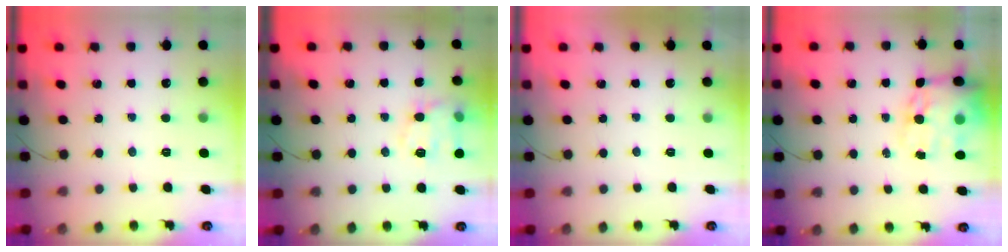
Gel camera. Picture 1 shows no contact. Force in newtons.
{"total": 11.8, "press": 11.8, "slide": 0.2}
{"total": 1.9, "press": 1.9, "slide": 0.3}
{"total": 15.7, "press": 15.1, "slide": 4.1}